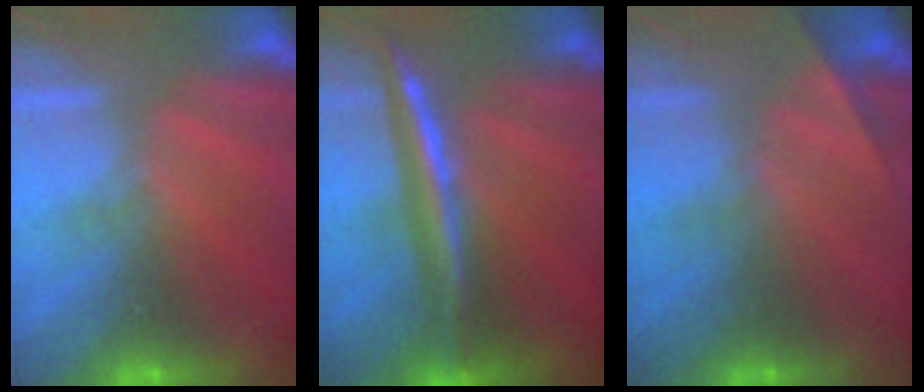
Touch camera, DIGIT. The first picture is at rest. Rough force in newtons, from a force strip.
{"total": 2.9}
{"total": 2.1}